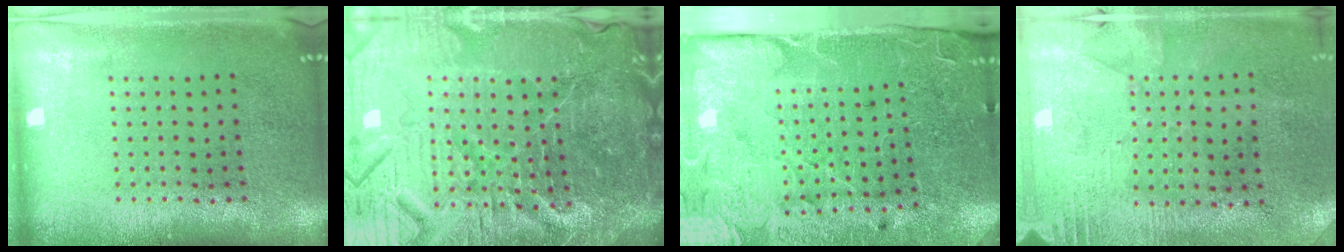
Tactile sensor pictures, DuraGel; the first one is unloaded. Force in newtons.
{"total": 7.3, "press": 6.5, "slide": 3.4}
{"total": 3.5, "press": 3.4, "slide": 0.7}
{"total": 2.7, "press": 2.3, "slide": 1.5}